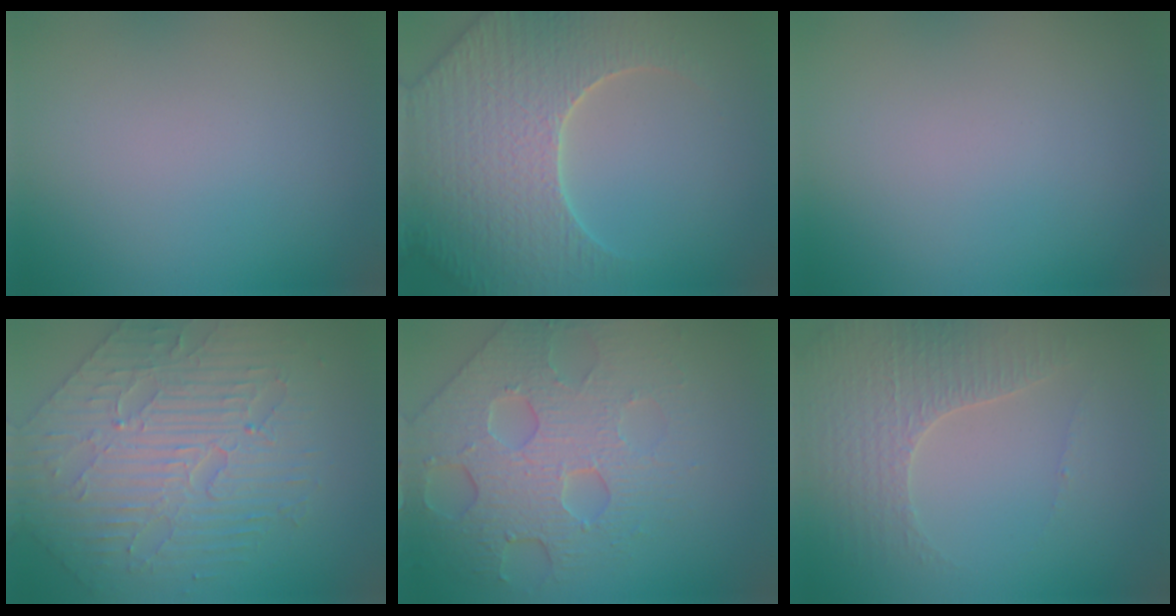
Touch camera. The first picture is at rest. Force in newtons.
{"total": 7.7, "press": 7.4, "slide": 2.2}
{"total": 0.0}
{"total": 5.8, "press": 5.1, "slide": 2.7}
{"total": 7.4, "press": 5.6, "slide": 4.9}
{"total": 3.4, "press": 3.4, "slide": 0.6}